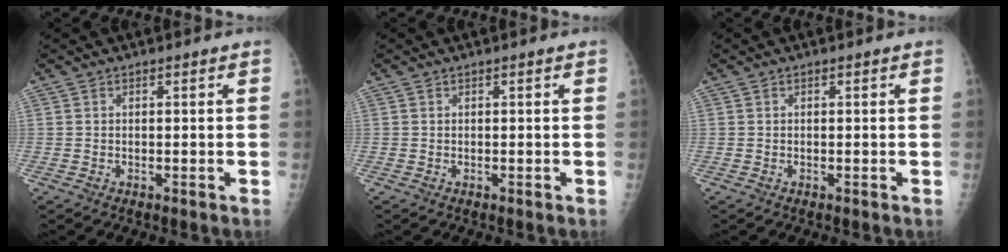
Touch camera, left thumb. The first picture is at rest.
{"total": 0.0}
{"total": 0.0}